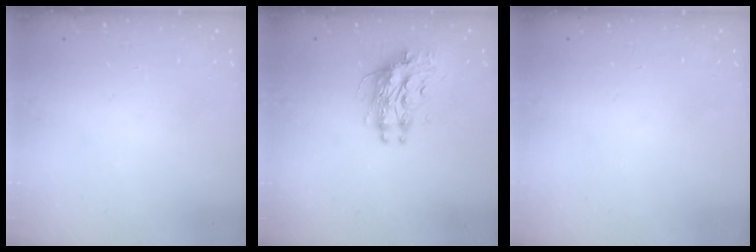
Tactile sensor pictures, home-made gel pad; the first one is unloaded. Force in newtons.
{"total": 10.3, "press": 10.2, "slide": 1.0}
{"total": 0.6, "press": 0.0, "slide": 0.6}